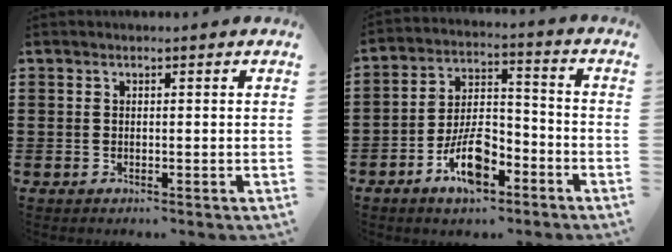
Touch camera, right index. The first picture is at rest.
{"total": 9.5, "force": [-5.3, 4.1, 6.7], "torque": [-0.137, 0.011, -0.096]}